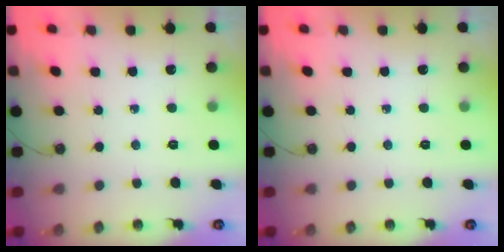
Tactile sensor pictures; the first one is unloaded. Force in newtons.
{"total": 0.0}